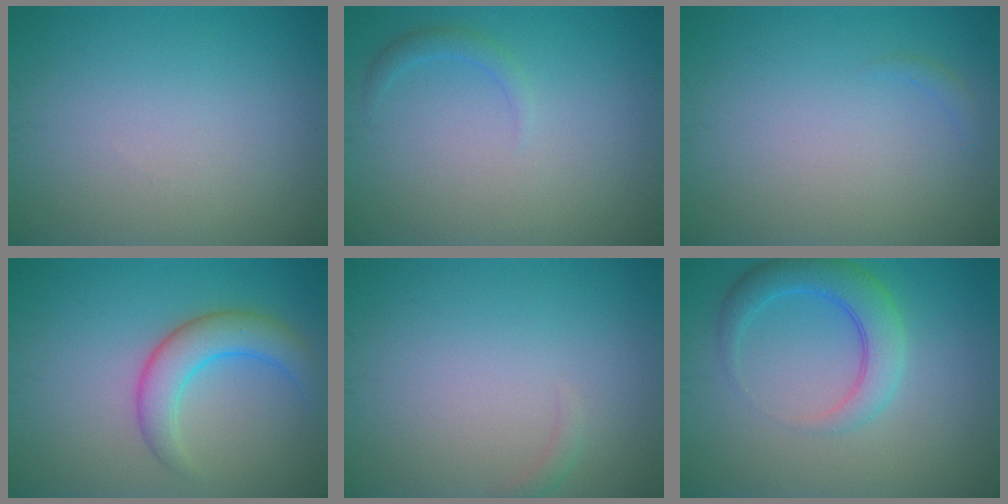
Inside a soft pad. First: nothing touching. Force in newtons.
{"total": 1.1, "press": 1.1, "slide": 0.0}
{"total": 0.5, "press": 0.5, "slide": 0.1}
{"total": 4.3, "press": 4.3, "slide": 0.1}
{"total": 0.7, "press": 0.7, "slide": 0.2}
{"total": 4.1, "press": 4.1, "slide": 0.2}